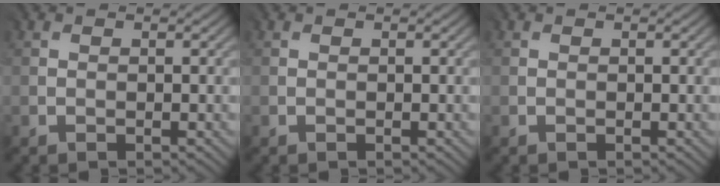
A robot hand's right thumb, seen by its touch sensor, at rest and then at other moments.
{"total": 0.0}
{"total": 0.0}